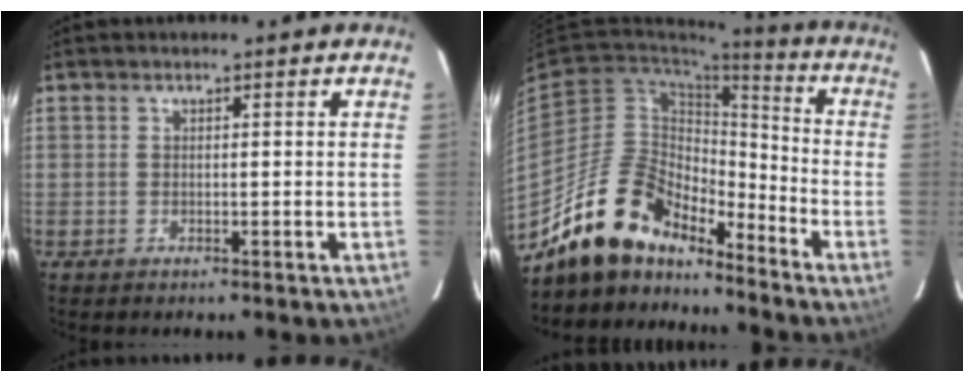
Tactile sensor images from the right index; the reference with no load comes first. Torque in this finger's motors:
{"motor_torque": [1.04, -1.10, 0.63, 0.09]}